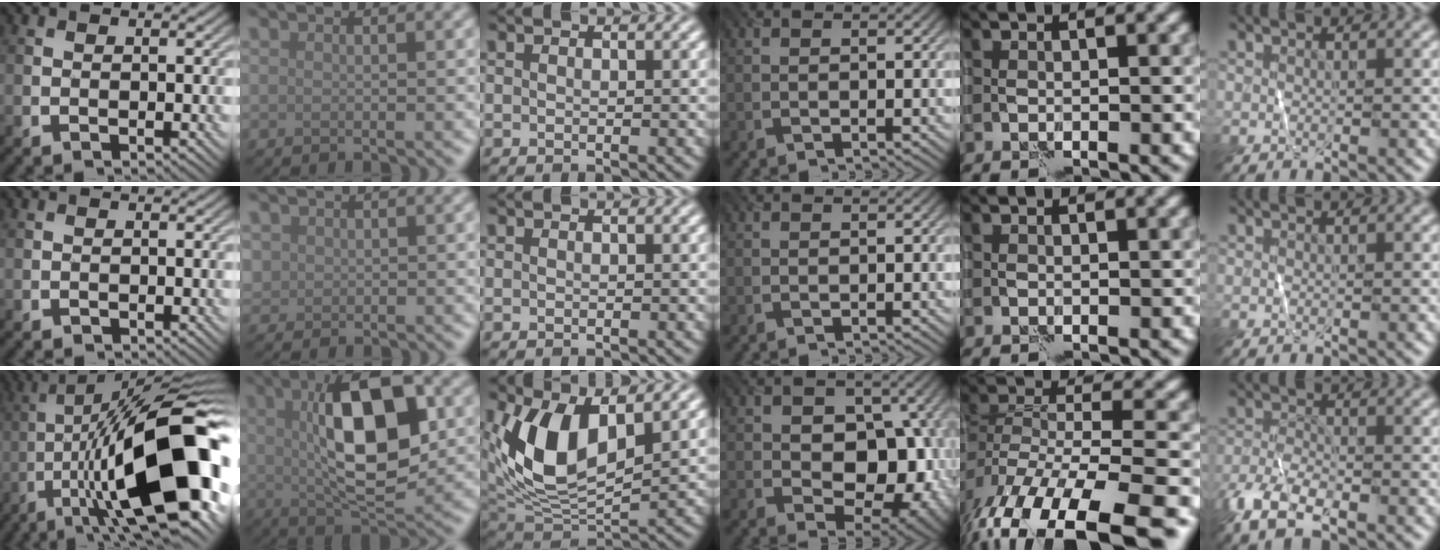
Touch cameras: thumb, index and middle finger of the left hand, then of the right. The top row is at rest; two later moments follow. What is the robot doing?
{"motion": "wrap", "object": "ribbon"}